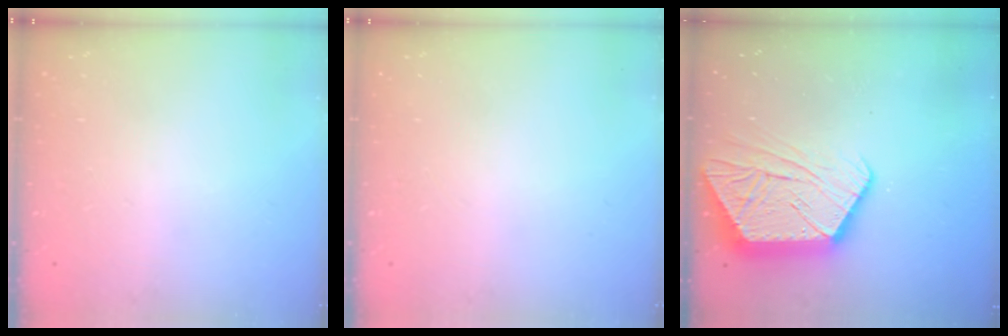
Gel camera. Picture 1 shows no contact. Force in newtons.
{"total": 0.0}
{"total": 16.9, "press": 16.9, "slide": 1.2}